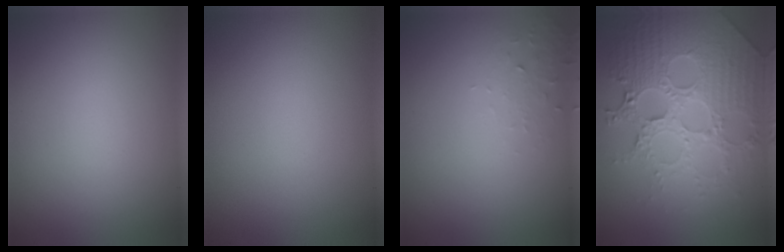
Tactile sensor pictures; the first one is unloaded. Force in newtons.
{"total": 0.0}
{"total": 1.2, "press": 1.2, "slide": 0.1}
{"total": 8.2, "press": 6.0, "slide": 5.6}